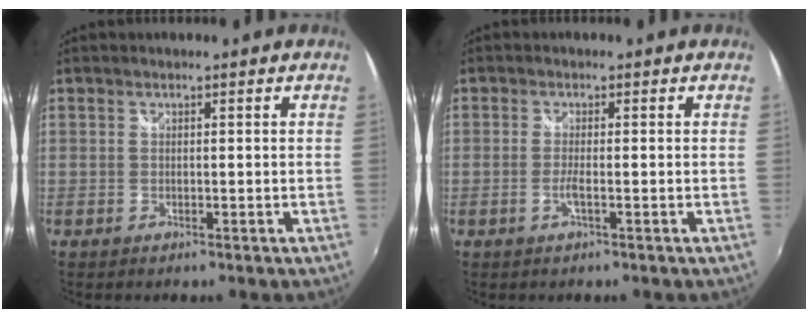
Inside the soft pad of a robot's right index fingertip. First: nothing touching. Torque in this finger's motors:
{"motor_torque": [0.05, 0.03, 0.03, 0.01]}